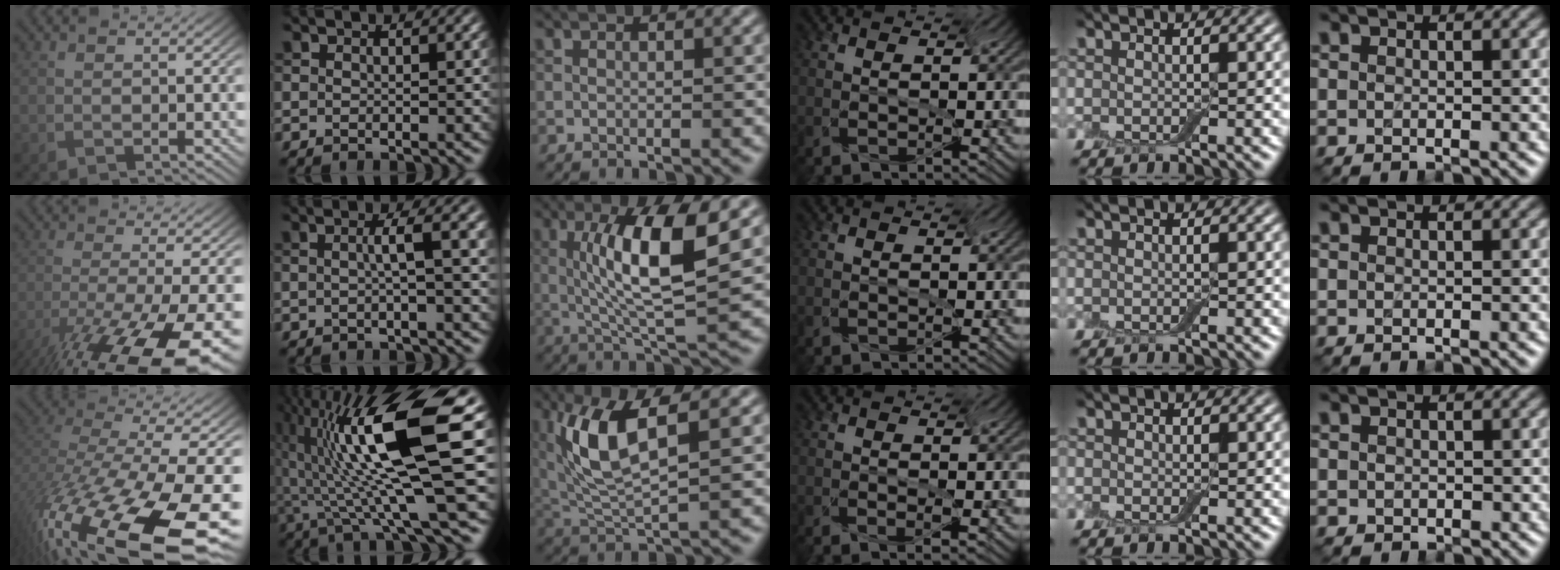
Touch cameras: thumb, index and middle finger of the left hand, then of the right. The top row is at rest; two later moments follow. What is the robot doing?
{"motion": "screw", "object": "jar lid"}